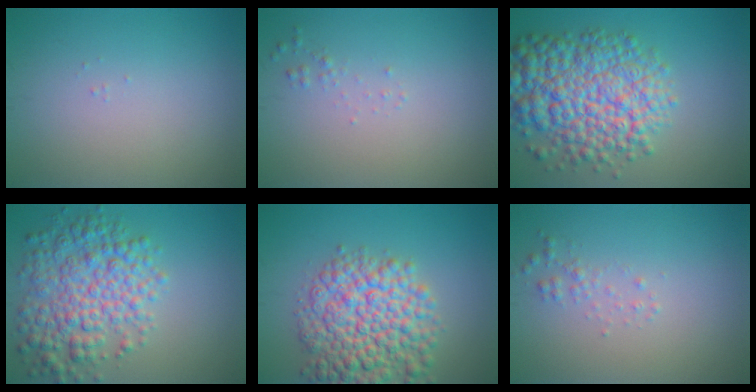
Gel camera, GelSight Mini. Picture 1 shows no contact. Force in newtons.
{"total": 0.6, "press": 0.6, "slide": 0.0}
{"total": 9.9, "press": 9.9, "slide": 0.3}
{"total": 6.8, "press": 6.8, "slide": 0.2}
{"total": 9.0, "press": 9.0, "slide": 0.3}
{"total": 1.1, "press": 1.1, "slide": 0.0}